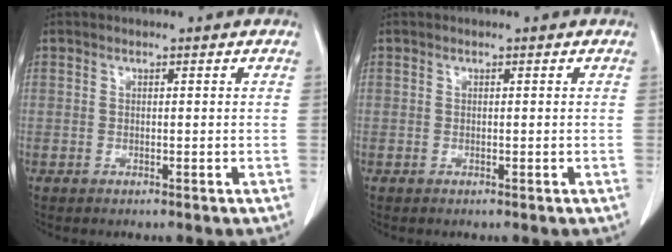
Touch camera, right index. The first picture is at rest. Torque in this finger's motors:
{"motor_torque": [0.00, 0.00, 0.01, 0.00]}